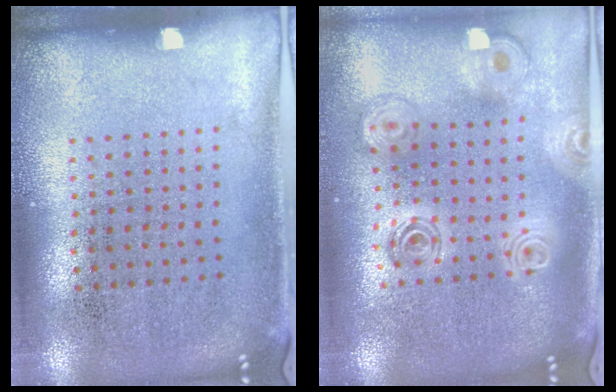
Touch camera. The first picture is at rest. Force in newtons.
{"total": 2.1, "press": 1.7, "slide": 1.3}